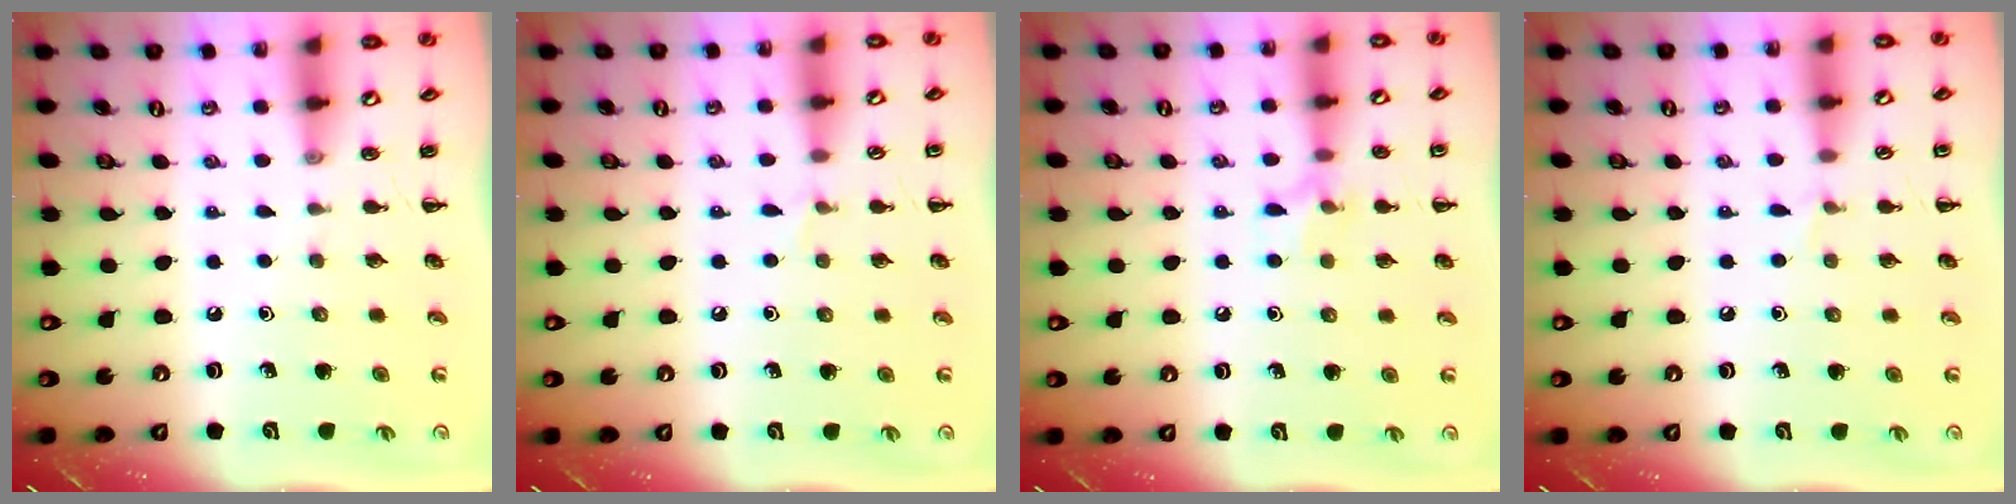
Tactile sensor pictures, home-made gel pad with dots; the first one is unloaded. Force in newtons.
{"total": 3.5, "press": 3.3, "slide": 1.2}
{"total": 7.0, "press": 6.8, "slide": 1.8}
{"total": 3.5, "press": 3.3, "slide": 1.2}